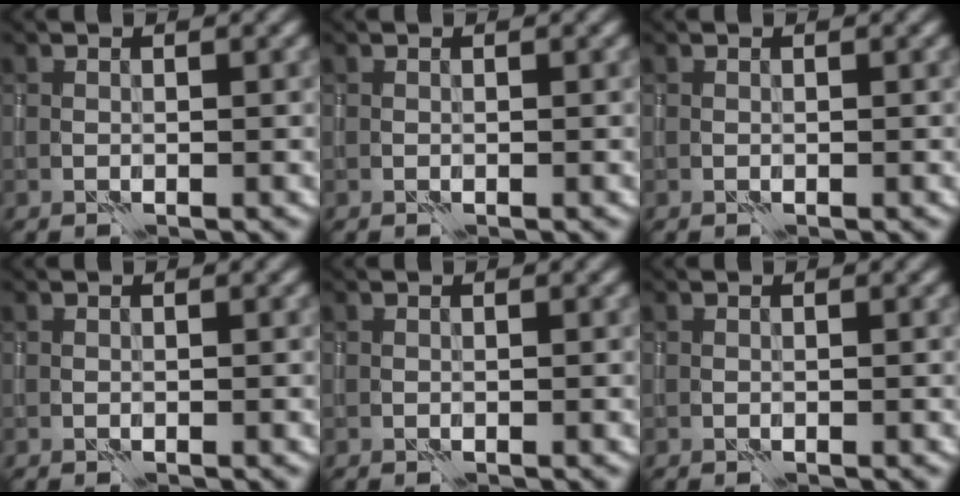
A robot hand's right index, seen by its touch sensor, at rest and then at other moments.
{"total": 0.0}
{"total": 0.0}
{"total": 0.0}
{"total": 0.0}
{"total": 0.0}